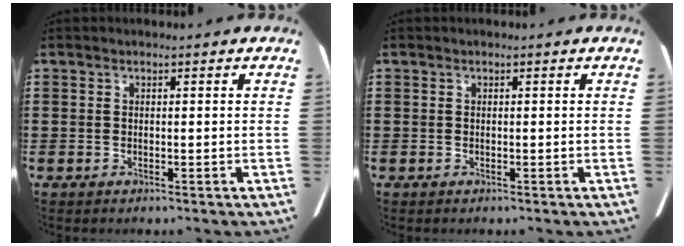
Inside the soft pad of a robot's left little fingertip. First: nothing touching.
{"total": 0.0}